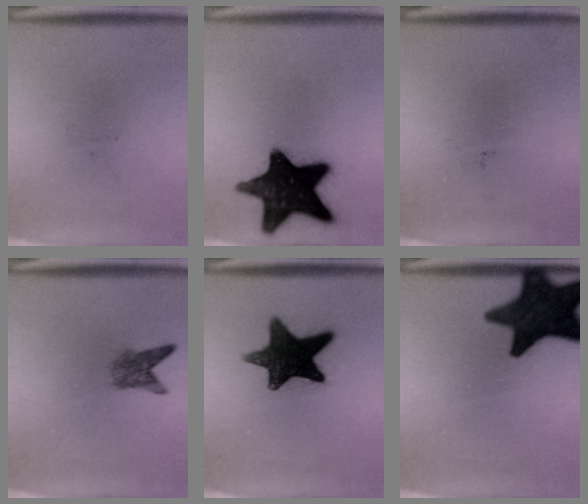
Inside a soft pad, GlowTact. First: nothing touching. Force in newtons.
{"total": 17.6}
{"total": 0.0}
{"total": 2.9}
{"total": 14.1}
{"total": 16.4}